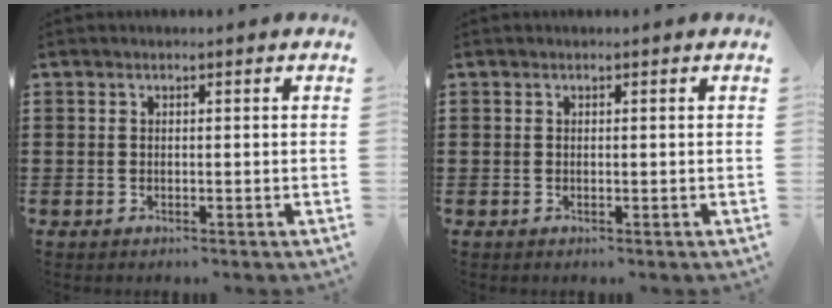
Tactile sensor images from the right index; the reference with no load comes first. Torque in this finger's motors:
{"motor_torque": [-0.24, 0.30, 0.00, 0.00]}